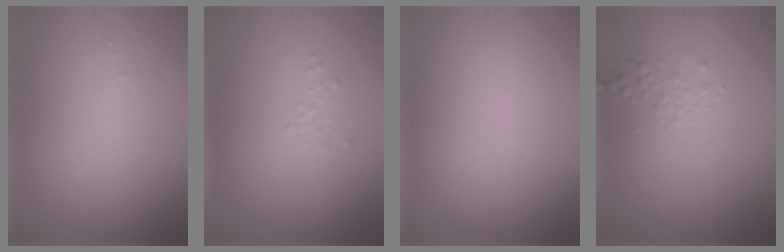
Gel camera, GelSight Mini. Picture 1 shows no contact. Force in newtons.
{"total": 0.5, "press": 0.5, "slide": 0.0}
{"total": 0.0}
{"total": 0.9, "press": 0.9, "slide": 0.1}